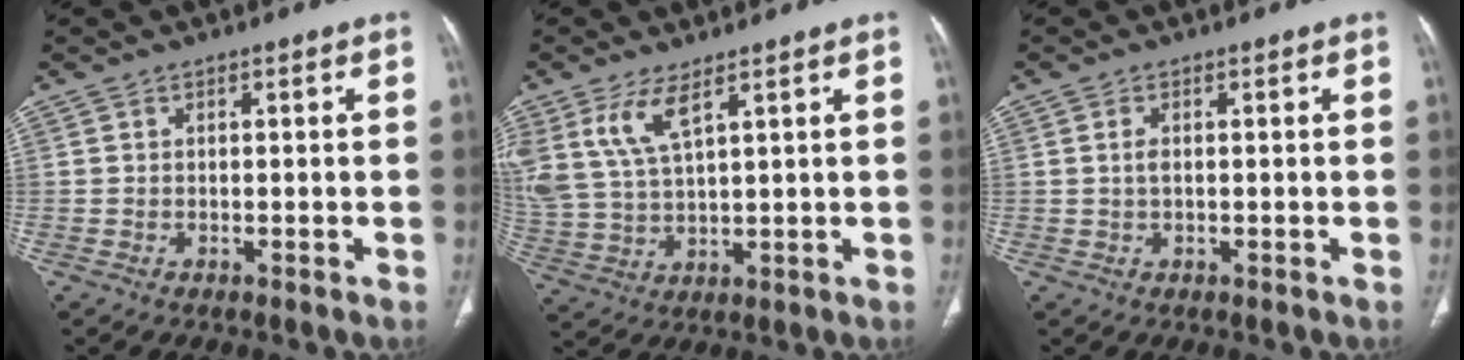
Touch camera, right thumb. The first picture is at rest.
{"total": 9.0, "force": [5.0, 3.2, 6.7], "torque": [-0.152, -0.016, 0.115]}
{"total": 1.6, "force": [0.2, 0.8, 1.3], "torque": [-0.030, 0.000, 0.006]}